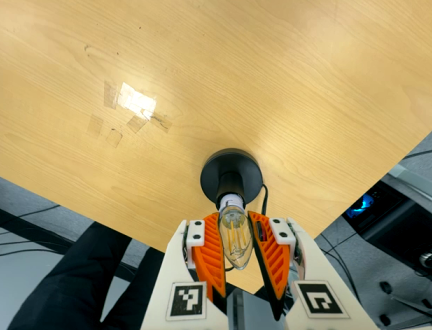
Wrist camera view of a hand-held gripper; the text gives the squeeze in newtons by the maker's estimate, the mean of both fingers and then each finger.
{"total": 14.4, "left": 14.3, "right": 14.5}